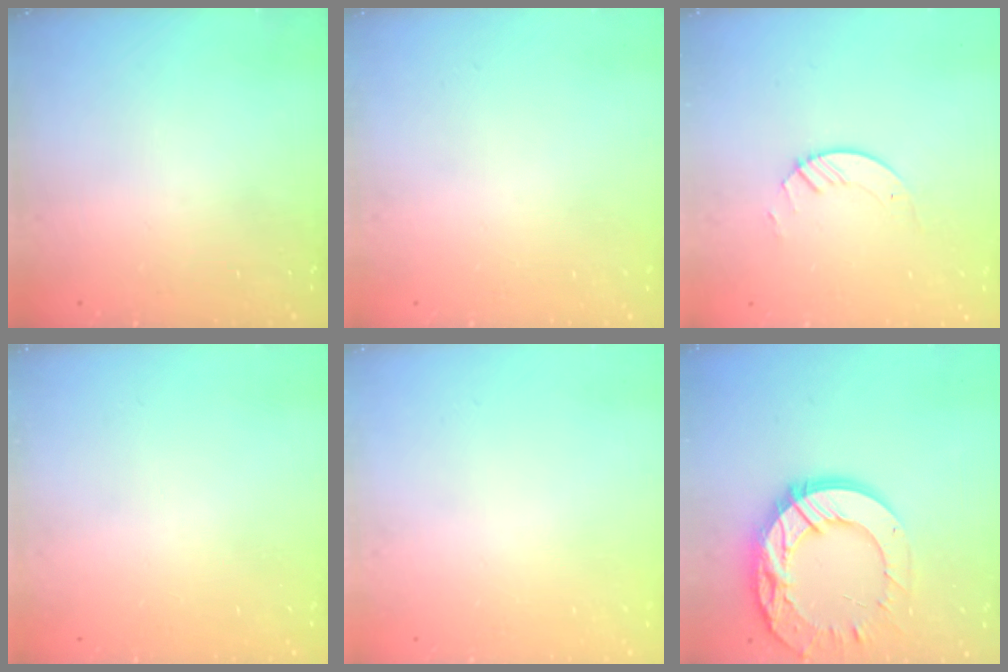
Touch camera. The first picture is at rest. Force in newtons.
{"total": 0.0}
{"total": 3.5, "press": 3.5, "slide": 0.3}
{"total": 0.0}
{"total": 0.0}
{"total": 20.2, "press": 20.2, "slide": 1.8}